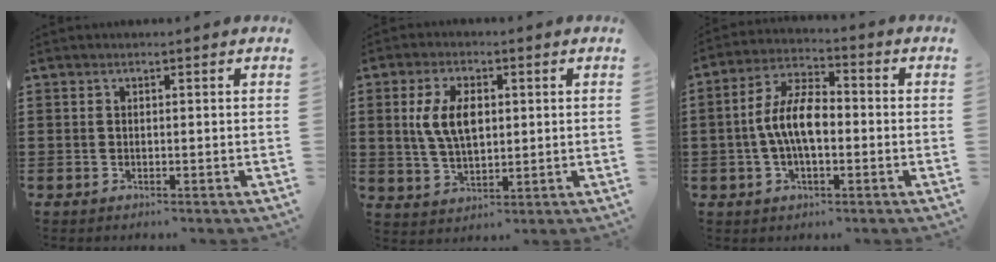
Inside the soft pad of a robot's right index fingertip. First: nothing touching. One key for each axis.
{"total": 7.0, "fx": 1.2, "fy": 3.7, "fz": 5.8, "tx": -0.135, "ty": 0.009, "tz": 0.014}
{"total": 8.0, "fx": -1.0, "fy": 3.6, "fz": 7.0, "tx": -0.159, "ty": 0.001, "tz": -0.028}